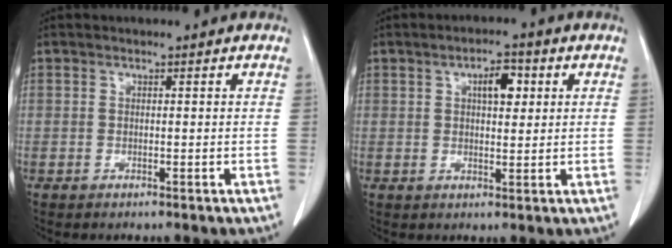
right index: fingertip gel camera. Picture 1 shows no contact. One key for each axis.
{"total": 4.5, "fx": 1.6, "fy": 1.9, "fz": 3.7, "tx": -0.058, "ty": 0.007, "tz": 0.023}